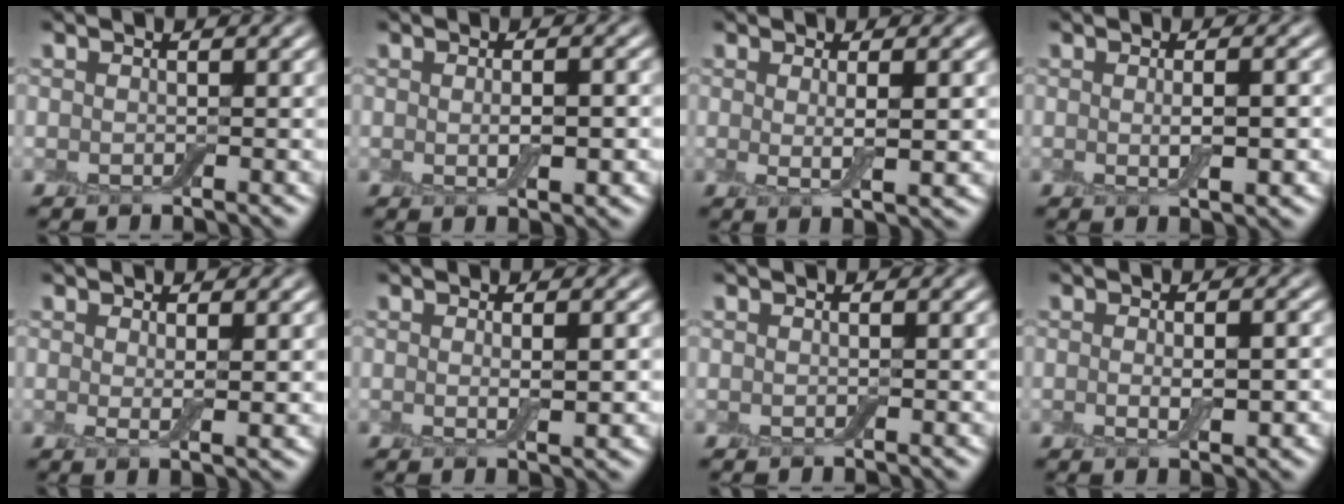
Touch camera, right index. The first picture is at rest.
{"total": 2.3, "force": [-0.1, 0.7, 2.2], "torque": [-0.040, -0.006, 0.001]}
{"total": 2.8, "force": [0.3, 0.6, 2.7], "torque": [-0.045, -0.011, 0.007]}
{"total": 2.5, "force": [-0.1, 0.5, 2.4], "torque": [-0.042, -0.006, 0.001]}
{"total": 1.8, "force": [0.4, 0.3, 1.7], "torque": [-0.030, -0.010, 0.008]}
{"total": 2.0, "force": [0.1, 0.3, 2.0], "torque": [-0.033, -0.006, 0.001]}
{"total": 0.0}
{"total": 2.8, "force": [-0.3, 0.9, 2.6], "torque": [-0.048, -0.007, -0.004]}